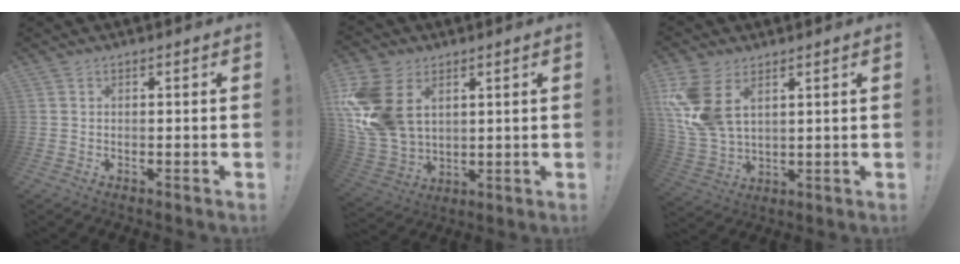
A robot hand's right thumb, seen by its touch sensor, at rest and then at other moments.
{"total": 19.0, "force": [4.6, 13.6, 12.4], "torque": [-0.251, -0.019, 0.094]}
{"total": 12.6, "force": [5.4, 7.5, 8.6], "torque": [-0.178, -0.027, 0.107]}